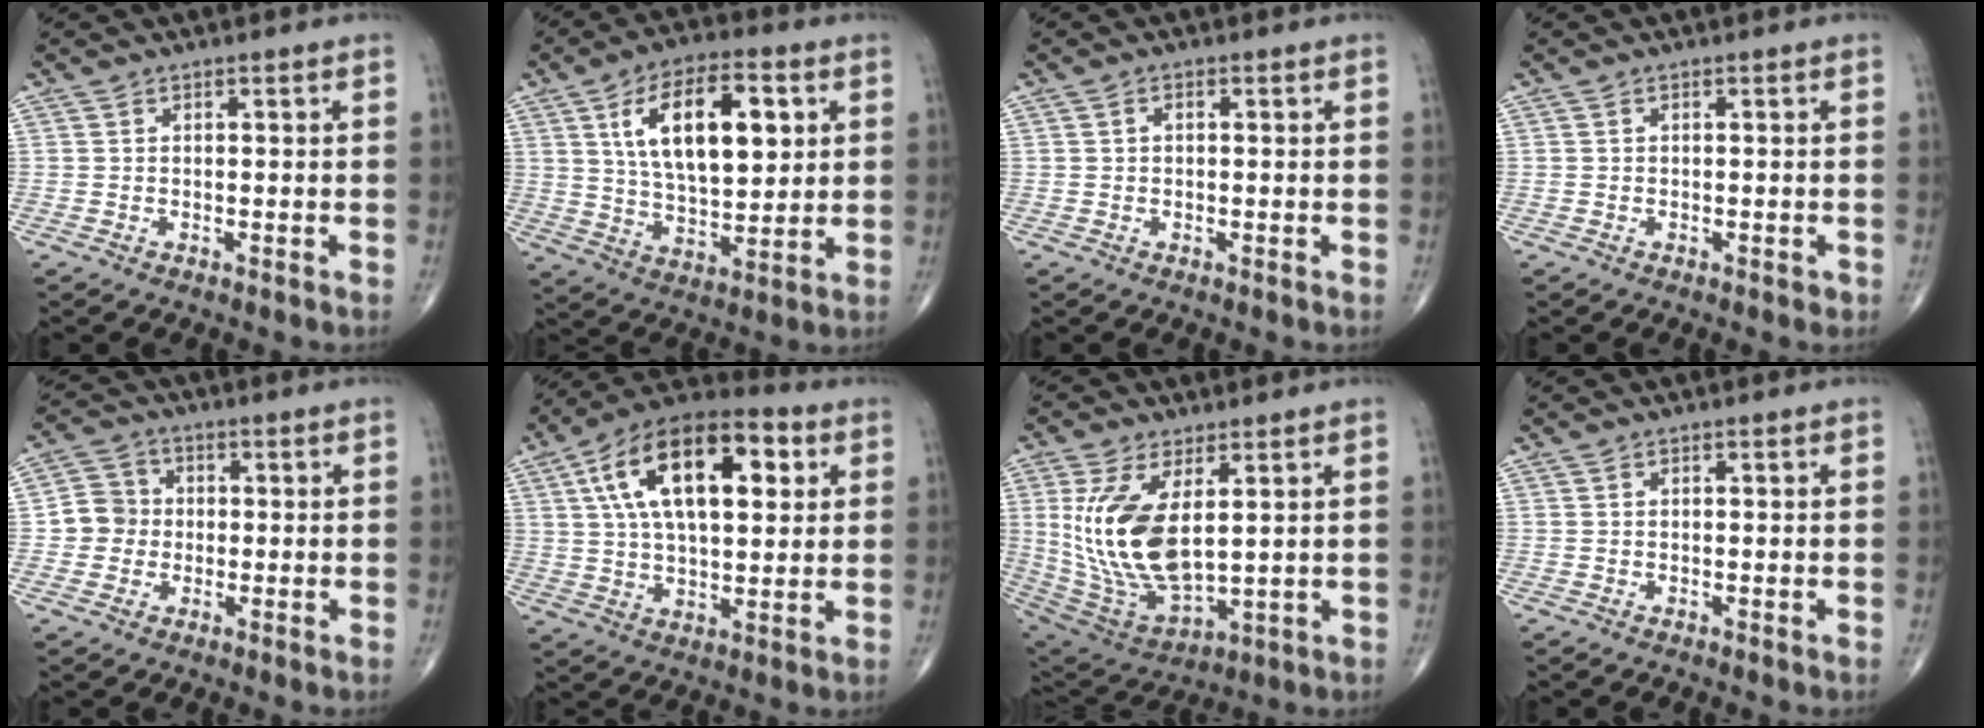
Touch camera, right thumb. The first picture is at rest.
{"total": 17.8, "force": [5.3, 8.5, 14.8], "torque": [-0.224, -0.012, 0.094]}
{"total": 1.0, "force": [0.1, 0.7, 0.7], "torque": [-0.010, 0.004, 0.000]}
{"total": 0.7, "force": [-0.2, 0.4, 0.5], "torque": [-0.006, 0.000, -0.003]}
{"total": 5.9, "force": [-0.5, 5.6, 1.6], "torque": [-0.001, 0.013, -0.019]}
{"total": 21.1, "force": [6.2, 10.4, 17.3], "torque": [-0.273, 0.009, 0.094]}
{"total": 17.8, "force": [3.2, 8.6, 15.2], "torque": [-0.305, -0.024, 0.083]}
{"total": 0.0}